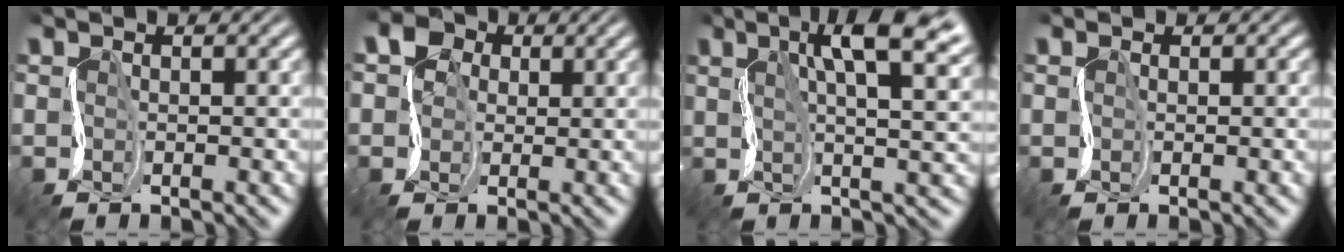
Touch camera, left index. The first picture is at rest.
{"total": 2.7, "force": [0.7, 2.6, -0.1], "torque": [0.001, 0.012, 0.003]}
{"total": 8.4, "force": [4.2, 2.8, 6.7], "torque": [-0.089, 0.018, 0.062]}
{"total": 1.0, "force": [0.1, 0.8, -0.7], "torque": [0.020, 0.003, 0.001]}